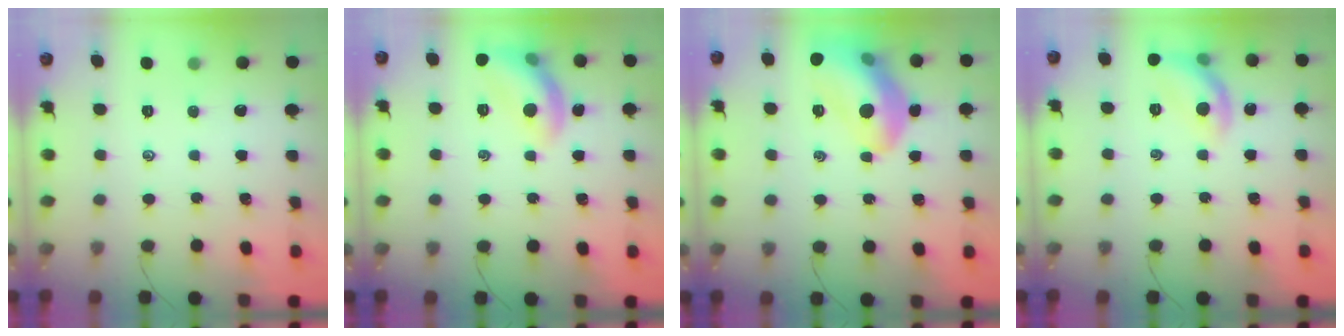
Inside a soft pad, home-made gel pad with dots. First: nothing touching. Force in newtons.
{"total": 11.2, "press": 11.1, "slide": 0.4}
{"total": 15.9, "press": 15.7, "slide": 2.2}
{"total": 10.8, "press": 10.8, "slide": 0.3}